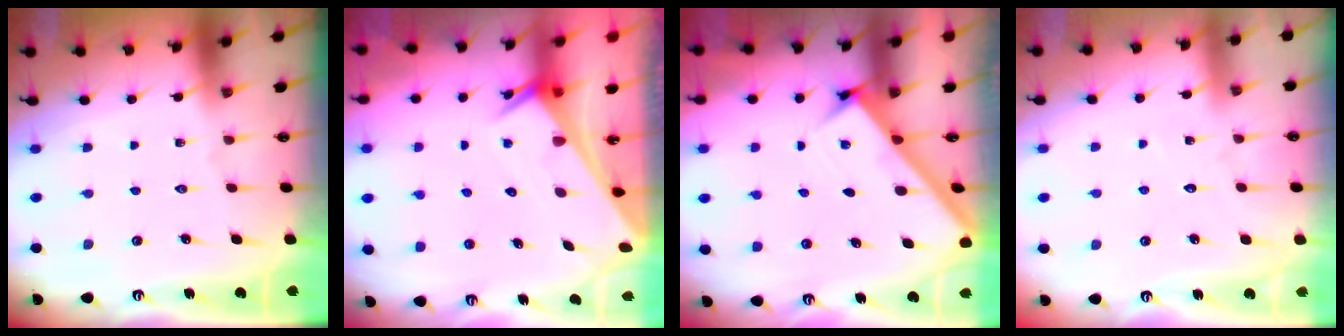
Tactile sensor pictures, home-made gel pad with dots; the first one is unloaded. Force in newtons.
{"total": 2.7, "press": 2.7, "slide": 0.1}
{"total": 2.8, "press": 2.7, "slide": 0.4}
{"total": 3.8, "press": 3.7, "slide": 0.4}